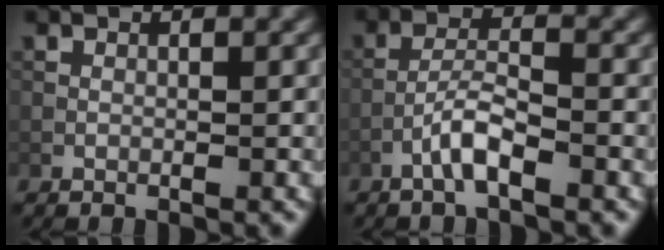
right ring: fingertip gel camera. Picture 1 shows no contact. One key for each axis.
{"total": 3.1, "fx": -1.8, "fy": 0.6, "fz": 2.4, "tx": -0.046, "ty": 0.011, "tz": -0.041}